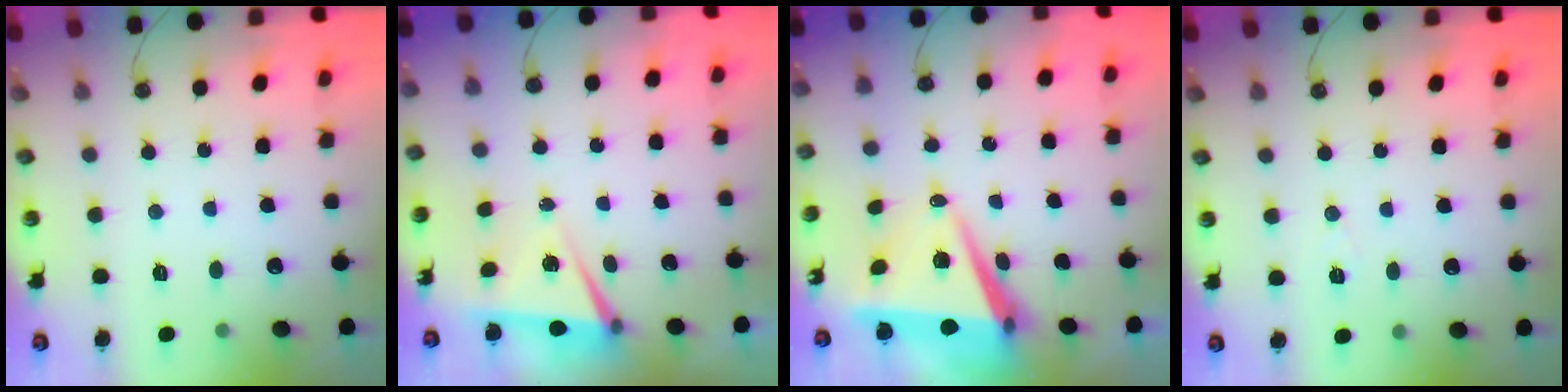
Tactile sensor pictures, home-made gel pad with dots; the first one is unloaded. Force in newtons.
{"total": 5.6, "press": 3.7, "slide": 4.3}
{"total": 7.7, "press": 6.3, "slide": 4.3}
{"total": 5.3, "press": 3.0, "slide": 4.4}